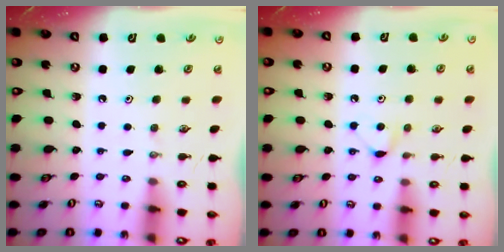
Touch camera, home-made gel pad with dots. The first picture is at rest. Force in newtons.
{"total": 3.8, "press": 3.8, "slide": 0.6}